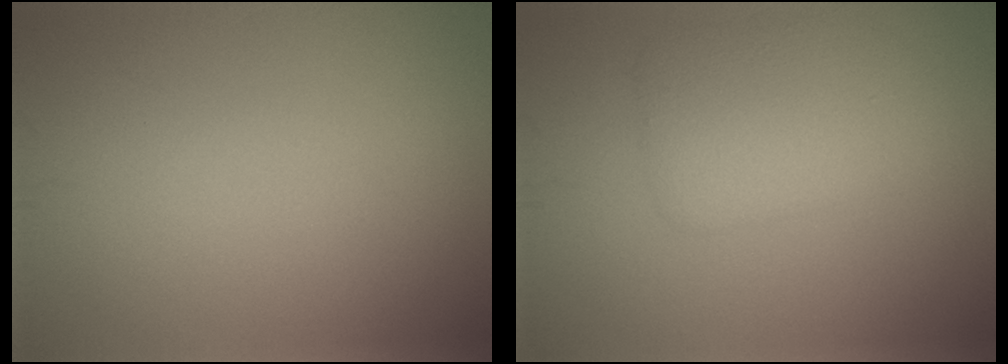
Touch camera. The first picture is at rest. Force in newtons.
{"total": 3.7, "press": 3.7, "slide": 0.1}